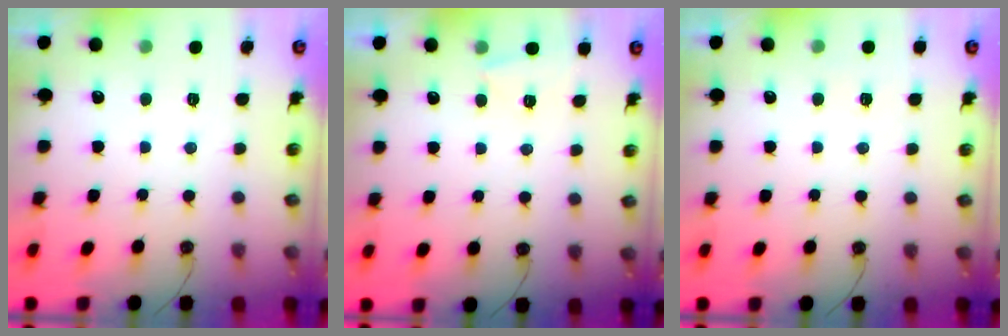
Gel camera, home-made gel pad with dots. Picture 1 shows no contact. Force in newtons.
{"total": 2.5, "press": 2.5, "slide": 0.4}
{"total": 2.5, "press": 2.4, "slide": 0.8}